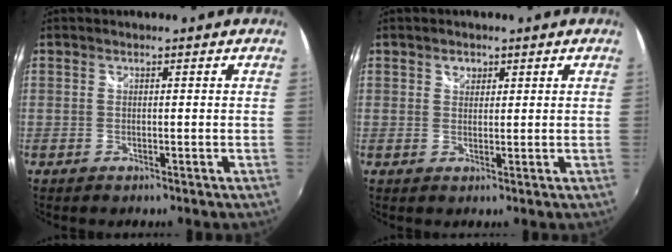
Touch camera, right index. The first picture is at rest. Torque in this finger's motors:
{"motor_torque": [0.01, 0.00, 0.01, 0.02]}